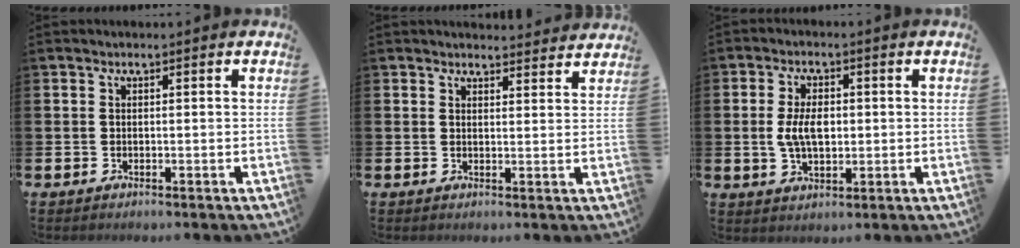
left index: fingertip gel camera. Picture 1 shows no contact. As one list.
[{"total": 3.3, "force": [3.3, 0.5, 0.0], "torque": [0.005, -0.022, 0.058]}, {"total": 4.9, "force": [0.3, 2.8, 4.1], "torque": [-0.075, 0.007, 0.002]}]